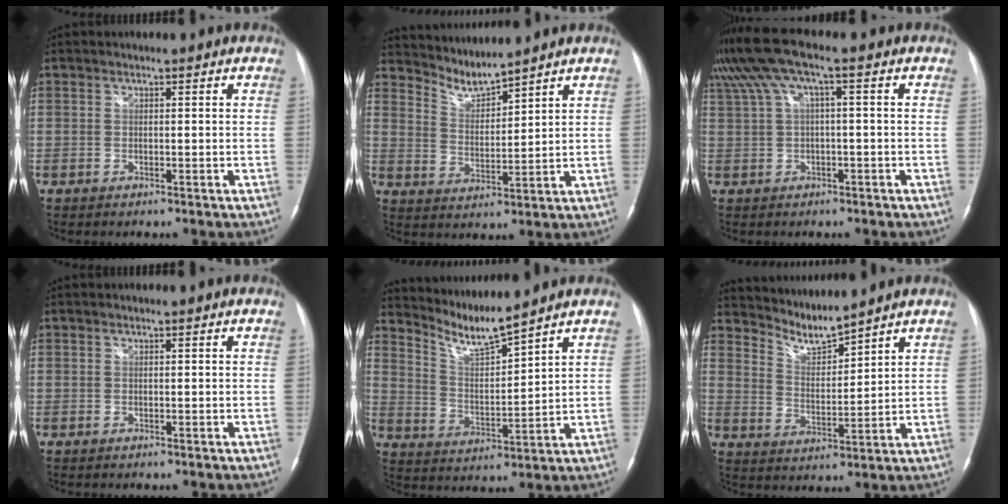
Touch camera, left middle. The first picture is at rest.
{"total": 4.8, "force": [4.7, -0.5, 0.1], "torque": [-0.011, -0.008, 0.102]}
{"total": 8.4, "force": [3.3, 1.0, 7.7], "torque": [-0.162, 0.051, 0.068]}
{"total": 0.0}
{"total": 6.8, "force": [6.5, -1.3, 1.7], "torque": [-0.041, -0.017, 0.132]}
{"total": 5.2, "force": [5.2, -0.6, 0.3], "torque": [-0.014, -0.012, 0.111]}